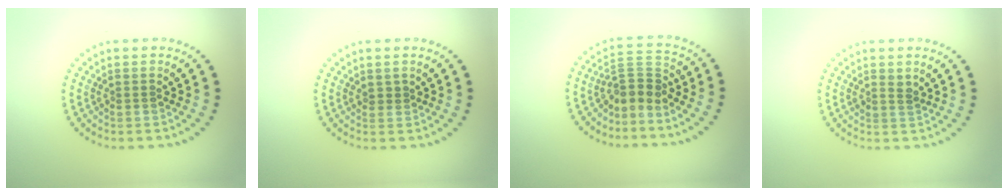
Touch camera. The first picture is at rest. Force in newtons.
{"total": 0.6, "press": 0.4, "slide": 0.5}
{"total": 2.8, "press": 2.0, "slide": 2.0}
{"total": 1.0, "press": 0.8, "slide": 0.7}